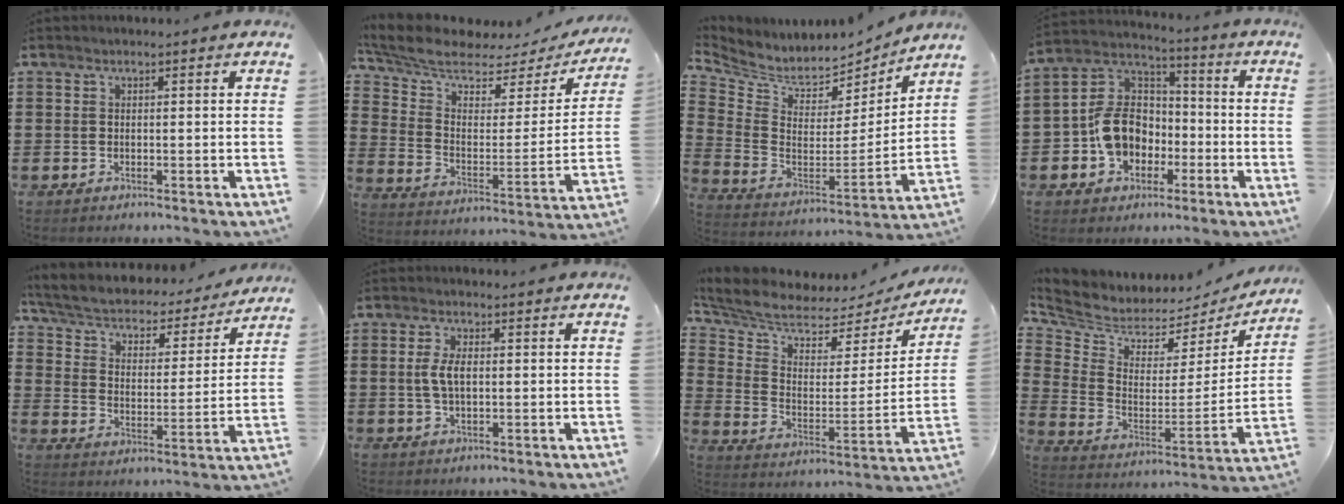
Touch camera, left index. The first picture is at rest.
{"total": 6.5, "force": [5.4, 2.2, 2.9], "torque": [-0.085, -0.041, 0.093]}
{"total": 5.5, "force": [4.7, 2.7, 1.0], "torque": [-0.055, -0.042, 0.080]}
{"total": 10.7, "force": [-2.9, 8.4, 6.0], "torque": [-0.157, 0.022, -0.060]}
{"total": 4.1, "force": [3.4, 1.6, 1.5], "torque": [-0.051, -0.028, 0.051]}
{"total": 4.0, "force": [0.3, 1.8, 3.6], "torque": [-0.090, -0.001, 0.000]}
{"total": 5.6, "force": [4.9, 2.2, 1.7], "torque": [-0.065, -0.043, 0.082]}
{"total": 4.6, "force": [4.3, 1.8, 0.0], "torque": [-0.037, -0.046, 0.073]}